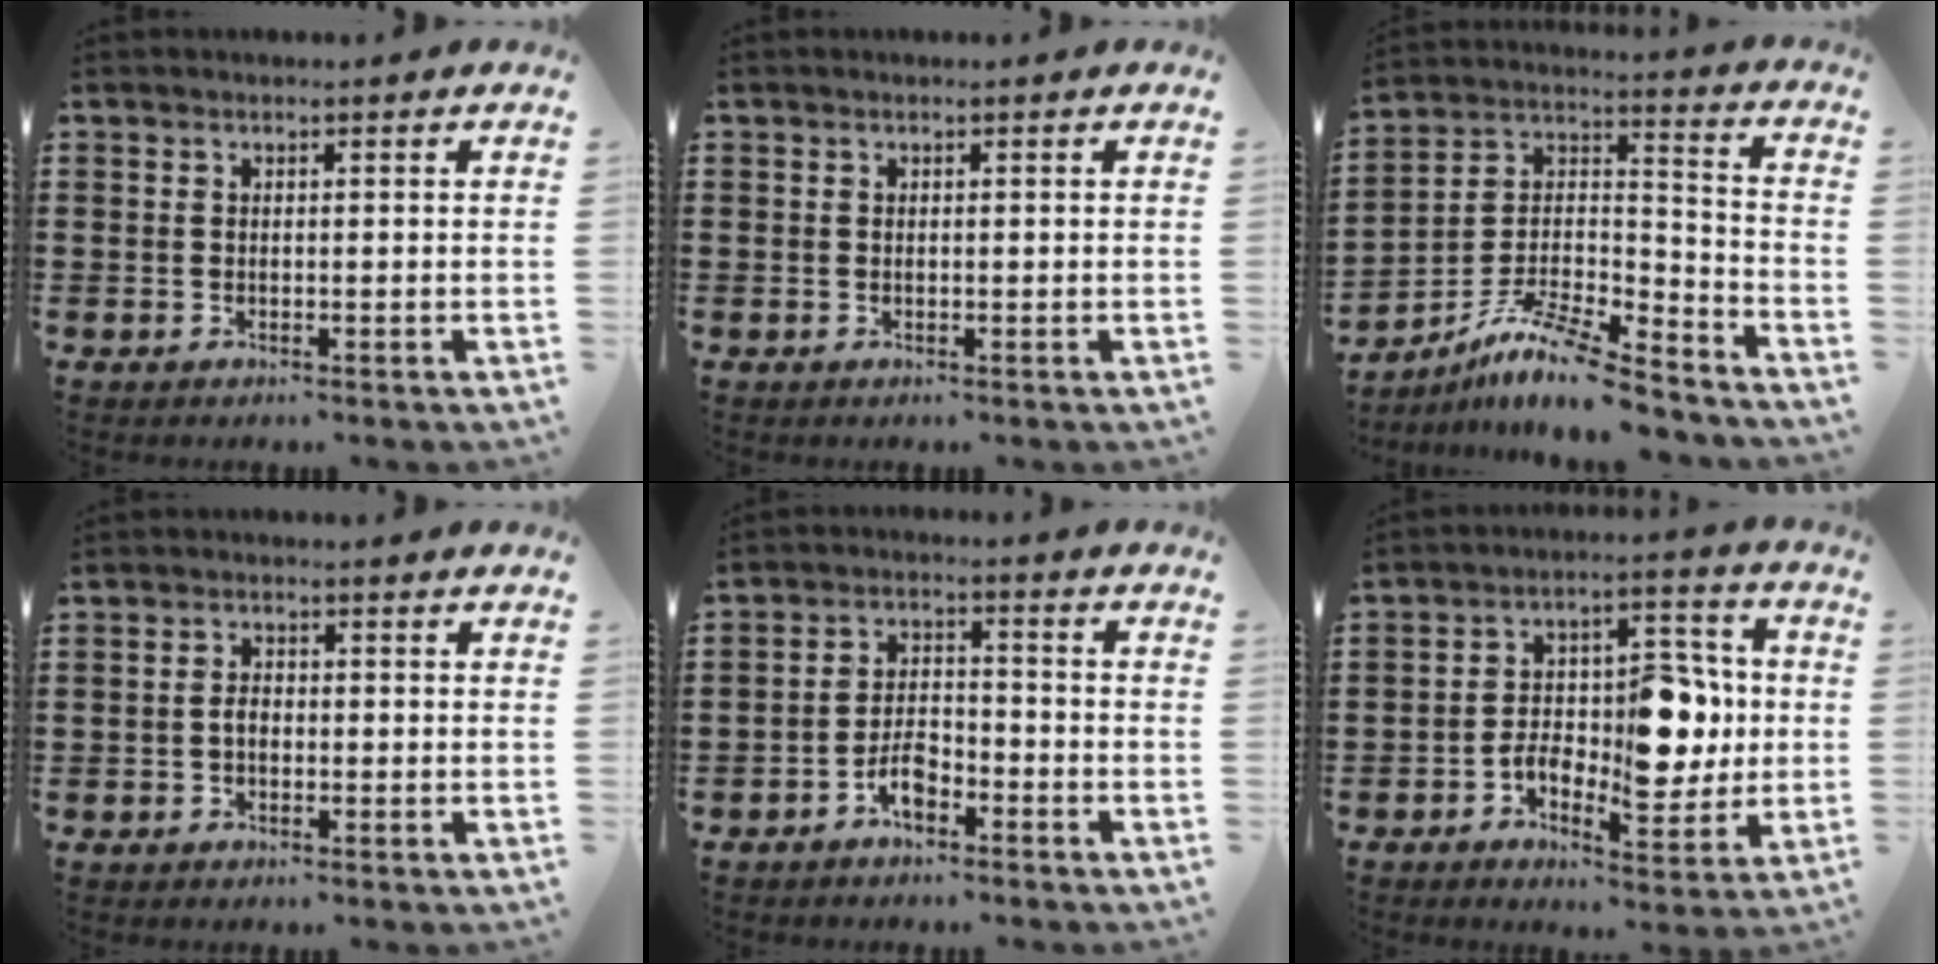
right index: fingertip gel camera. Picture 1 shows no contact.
{"total": 0.0}
{"total": 10.2, "force": [-8.6, 1.7, 5.1], "torque": [-0.101, 0.018, -0.176]}
{"total": 1.7, "force": [-0.4, 1.0, 1.4], "torque": [-0.034, 0.000, -0.011]}
{"total": 4.5, "force": [-2.8, 2.1, 2.8], "torque": [-0.063, 0.005, -0.057]}
{"total": 11.4, "force": [-1.5, 6.5, 9.2], "torque": [-0.139, 0.008, -0.024]}